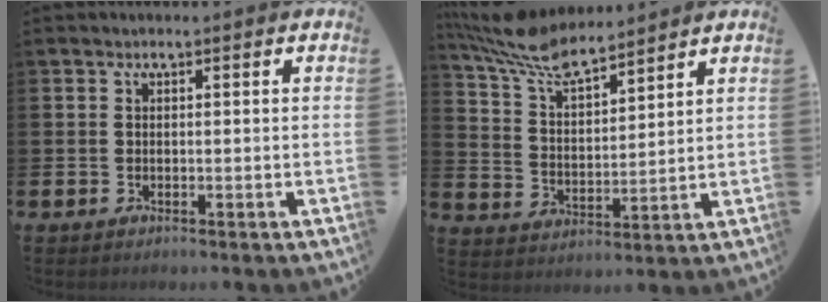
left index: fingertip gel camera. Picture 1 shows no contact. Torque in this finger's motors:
{"motor_torque": [1.01, -1.13, 0.20, 0.21]}